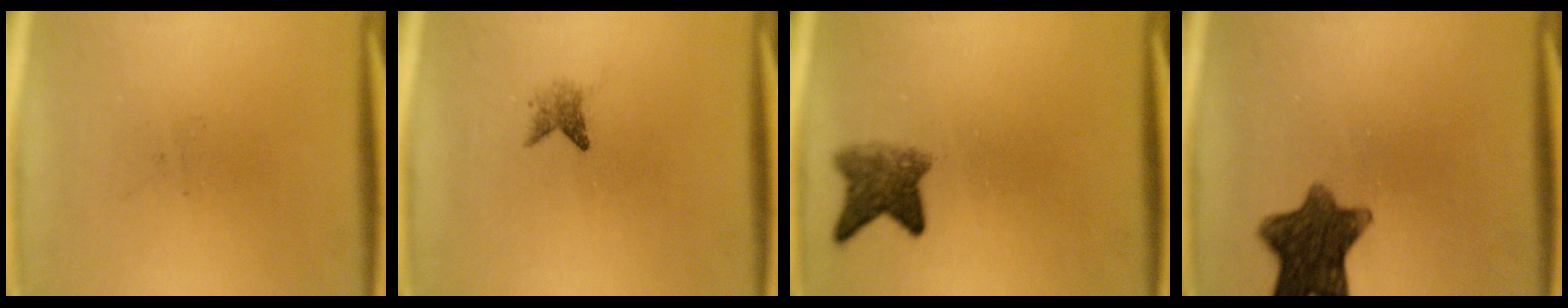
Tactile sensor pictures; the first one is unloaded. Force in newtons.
{"total": 1.6}
{"total": 4.5}
{"total": 10.2}